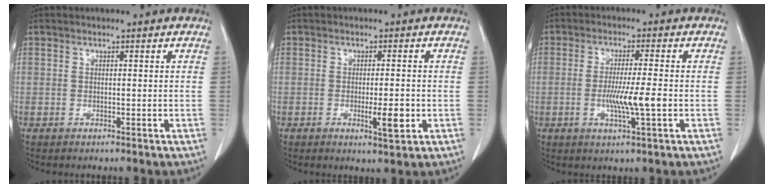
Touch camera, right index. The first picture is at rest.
{"total": 4.1, "force": [-1.1, 0.6, 3.9], "torque": [-0.058, -0.004, -0.014]}
{"total": 6.3, "force": [-1.4, -0.2, 6.2], "torque": [-0.110, -0.011, -0.025]}